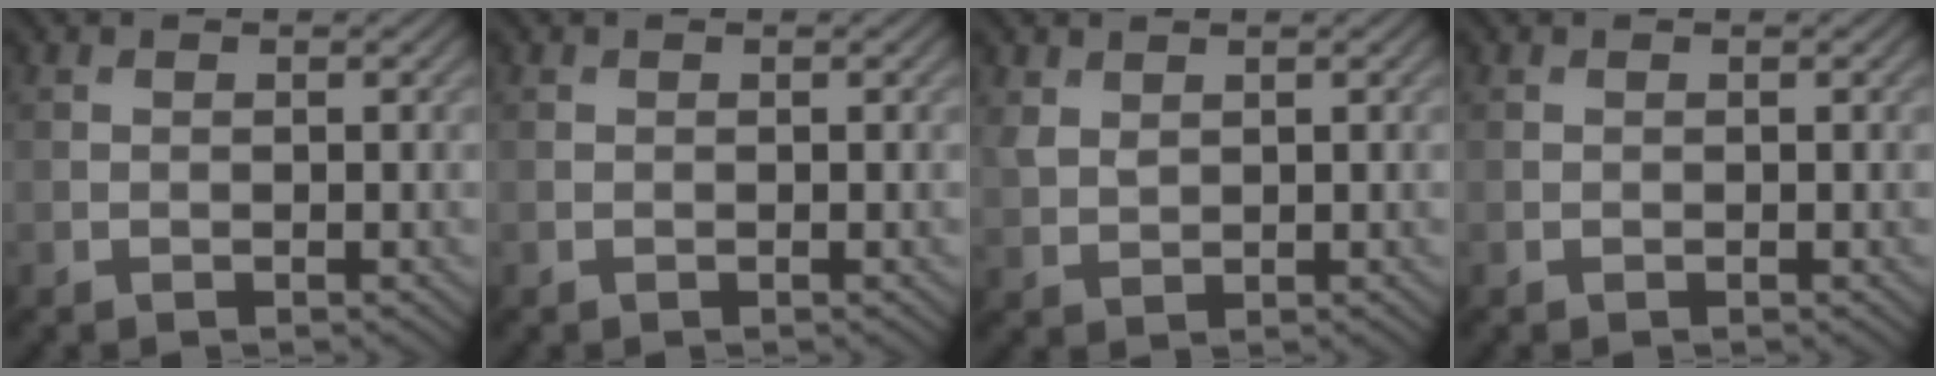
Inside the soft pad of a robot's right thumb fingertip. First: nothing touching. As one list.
[{"total": 0.0}, {"total": 2.0, "force": [1.3, 1.2, 1.1], "torque": [-0.031, -0.003, 0.030]}, {"total": 0.0}]